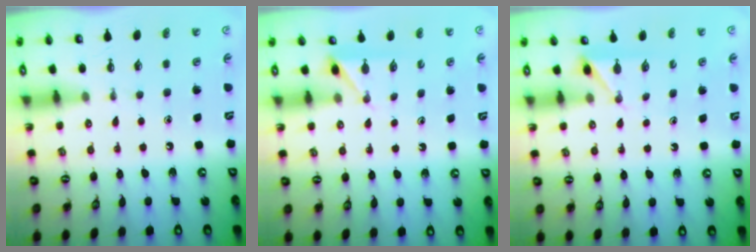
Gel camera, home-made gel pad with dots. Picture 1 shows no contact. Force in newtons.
{"total": 3.0, "press": 2.9, "slide": 0.4}
{"total": 3.0, "press": 2.9, "slide": 0.4}